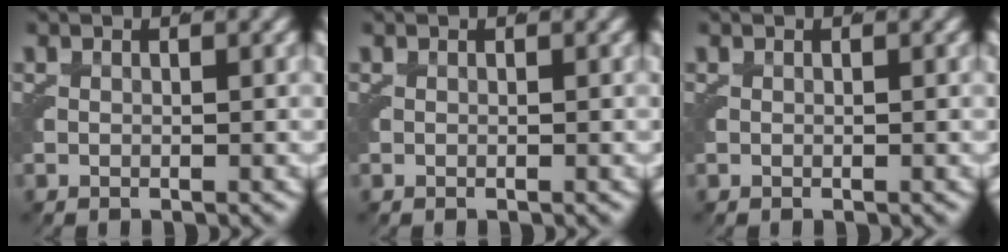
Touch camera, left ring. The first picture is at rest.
{"total": 0.0}
{"total": 0.0}